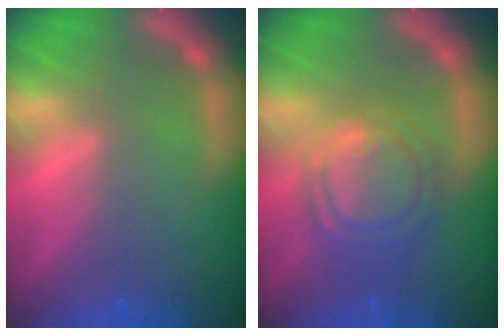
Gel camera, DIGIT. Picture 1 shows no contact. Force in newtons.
{"total": 7.0}